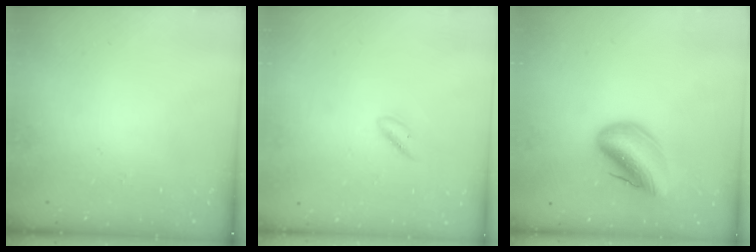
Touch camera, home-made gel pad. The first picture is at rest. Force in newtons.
{"total": 2.1, "press": 1.7, "slide": 1.3}
{"total": 13.3, "press": 12.9, "slide": 3.4}